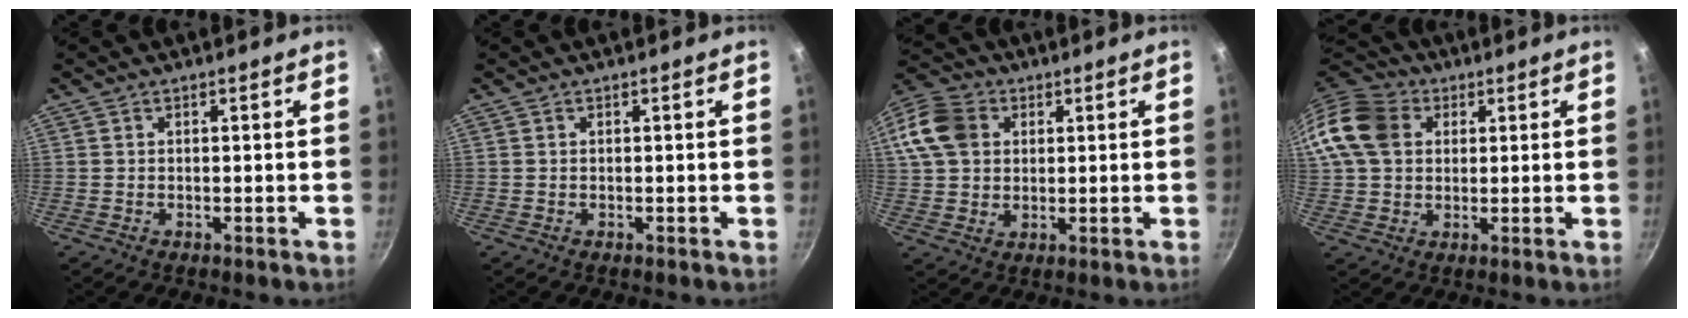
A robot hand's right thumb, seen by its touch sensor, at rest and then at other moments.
{"total": 0.0}
{"total": 14.4, "force": [3.7, 11.6, 7.8], "torque": [-0.163, 0.016, 0.059]}
{"total": 14.5, "force": [3.9, 11.5, 8.0], "torque": [-0.149, 0.018, 0.060]}